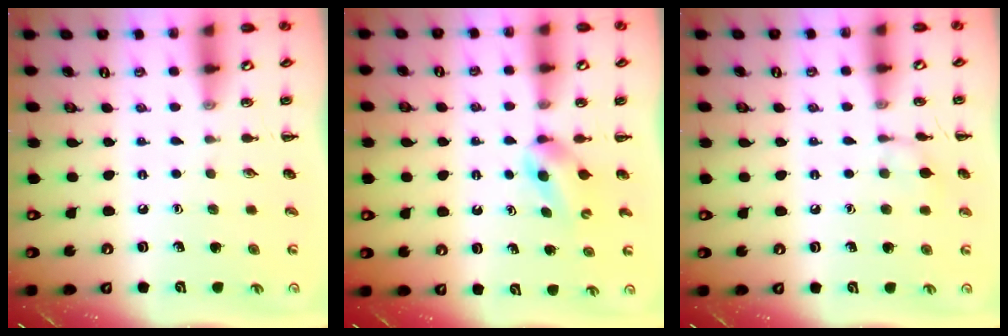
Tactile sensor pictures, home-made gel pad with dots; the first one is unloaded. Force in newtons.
{"total": 2.8, "press": 2.5, "slide": 1.3}
{"total": 6.2, "press": 5.9, "slide": 1.9}